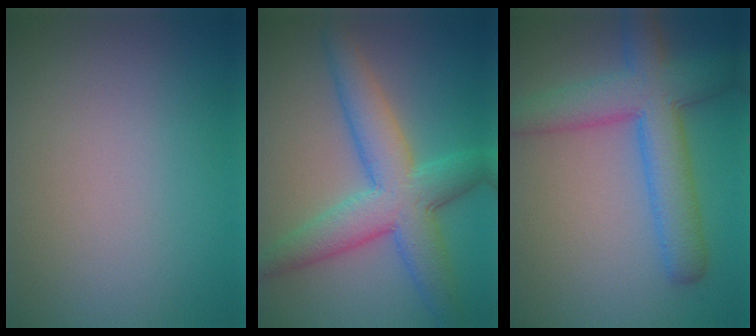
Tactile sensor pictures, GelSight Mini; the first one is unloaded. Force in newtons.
{"total": 7.5, "press": 7.5, "slide": 0.1}
{"total": 7.3, "press": 7.2, "slide": 0.3}